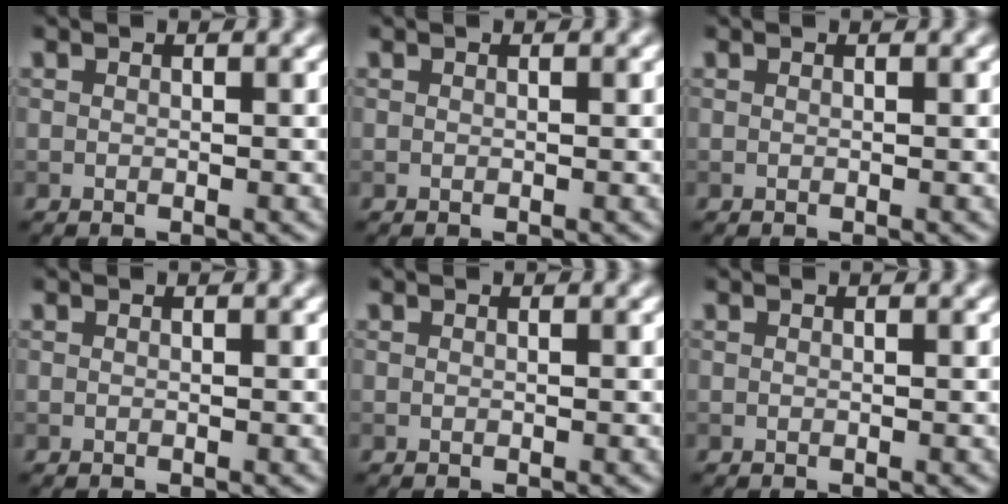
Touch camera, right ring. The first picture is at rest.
{"total": 0.0}
{"total": 0.0}
{"total": 0.0}
{"total": 0.0}
{"total": 0.0}